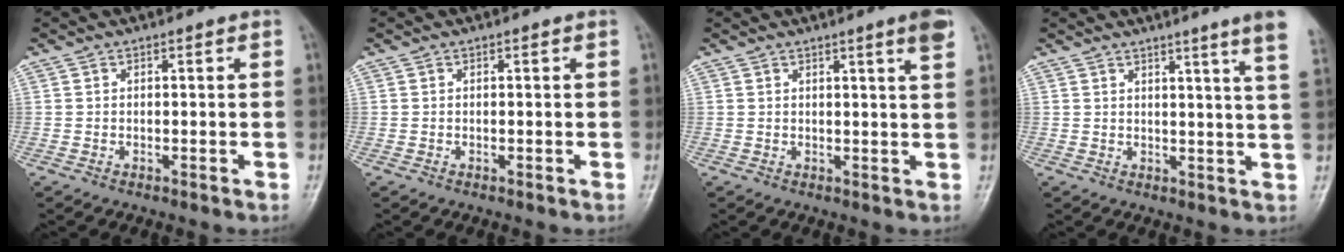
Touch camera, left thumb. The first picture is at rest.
{"total": 0.0}
{"total": 3.8, "force": [2.2, -0.2, 3.1], "torque": [-0.043, -0.014, 0.031]}
{"total": 9.3, "force": [6.4, -0.9, 6.7], "torque": [-0.081, -0.026, 0.061]}